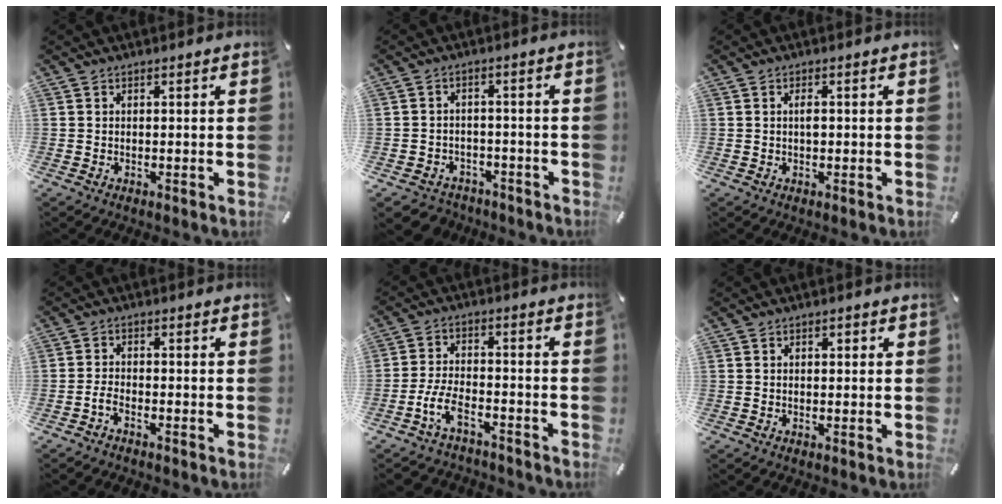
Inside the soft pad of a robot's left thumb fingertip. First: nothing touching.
{"total": 4.0, "force": [-2.7, 2.8, 0.8], "torque": [-0.019, 0.013, -0.053]}
{"total": 1.6, "force": [0.0, 0.8, 1.4], "torque": [-0.028, 0.001, -0.001]}
{"total": 2.4, "force": [-1.7, 1.0, 1.4], "torque": [-0.033, 0.005, -0.034]}
{"total": 8.2, "force": [-4.8, 4.2, 5.2], "torque": [-0.120, 0.013, -0.092]}
{"total": 1.1, "force": [0.1, 0.7, 0.8], "torque": [-0.016, 0.006, 0.000]}